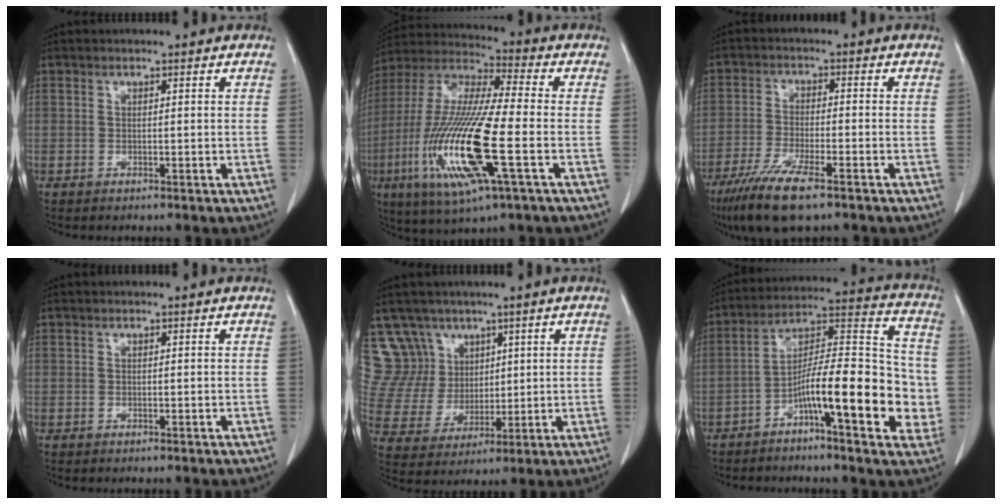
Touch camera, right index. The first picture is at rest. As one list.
[{"total": 20.0, "force": [-5.3, 2.1, 19.2], "torque": [-0.411, -0.024, -0.099]}, {"total": 9.7, "force": [-6.5, 1.3, 7.1], "torque": [-0.133, -0.025, -0.110]}, {"total": 0.0}, {"total": 11.7, "force": [7.4, 9.0, 0.8], "torque": [-0.034, 0.038, 0.164]}, {"total": 16.7, "force": [-5.0, 3.7, 15.5], "torque": [-0.237, 0.026, -0.079]}]